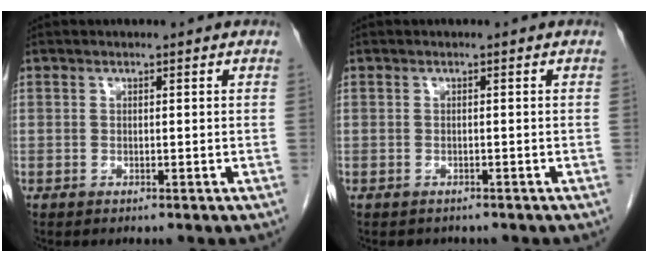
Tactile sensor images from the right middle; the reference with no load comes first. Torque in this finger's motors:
{"motor_torque": [0.07, -0.08, 0.00, 0.00]}